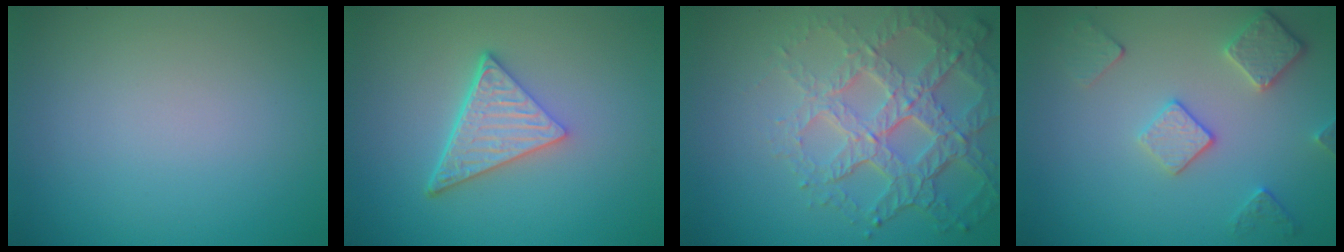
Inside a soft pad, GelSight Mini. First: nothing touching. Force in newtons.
{"total": 4.9, "press": 3.5, "slide": 3.4}
{"total": 7.0, "press": 5.0, "slide": 4.9}
{"total": 3.6, "press": 3.1, "slide": 1.8}